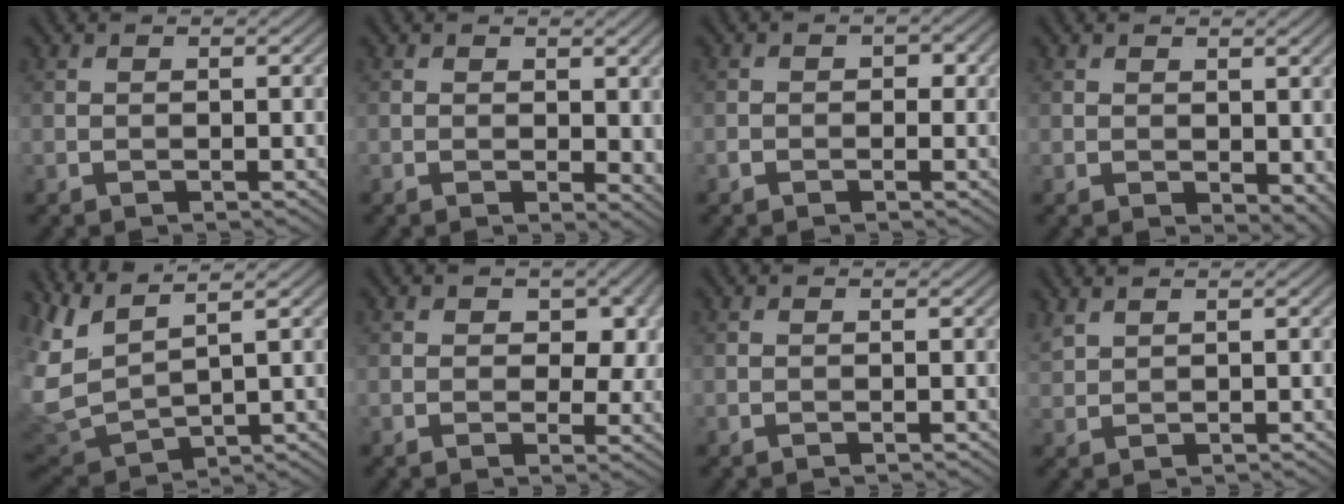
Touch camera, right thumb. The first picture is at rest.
{"total": 2.8, "force": [1.0, 1.7, 2.0], "torque": [-0.025, -0.006, 0.018]}
{"total": 1.4, "force": [-0.3, 1.2, 0.5], "torque": [-0.005, -0.005, -0.010]}
{"total": 3.8, "force": [0.4, 2.4, 2.8], "torque": [-0.047, -0.012, 0.015]}
{"total": 7.5, "force": [3.9, 2.6, 5.8], "torque": [-0.163, 0.008, 0.078]}
{"total": 5.3, "force": [1.3, 3.6, 3.7], "torque": [-0.054, -0.008, 0.013]}
{"total": 0.0}
{"total": 1.7, "force": [1.5, 0.5, 0.7], "torque": [-0.024, 0.006, 0.041]}